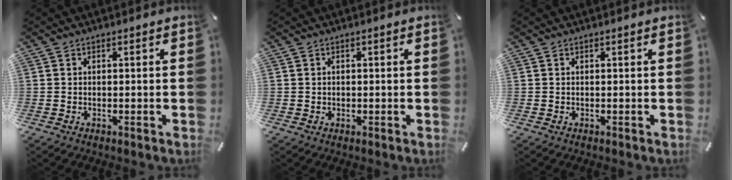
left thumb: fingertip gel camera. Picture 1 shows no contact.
{"total": 0.6, "force": [0.0, 0.6, 0.2], "torque": [-0.005, 0.005, -0.001]}
{"total": 0.0}